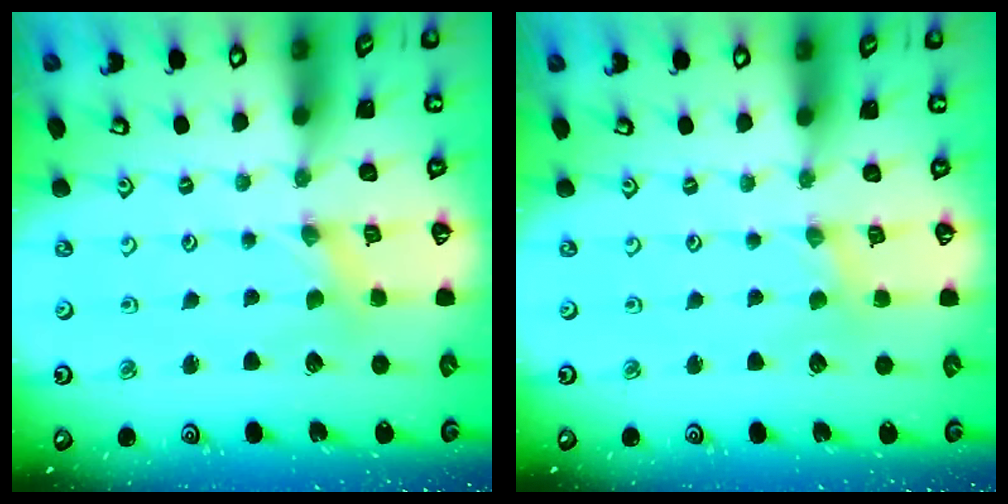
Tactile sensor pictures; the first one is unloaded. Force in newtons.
{"total": 0.6, "press": 0.6, "slide": 0.1}